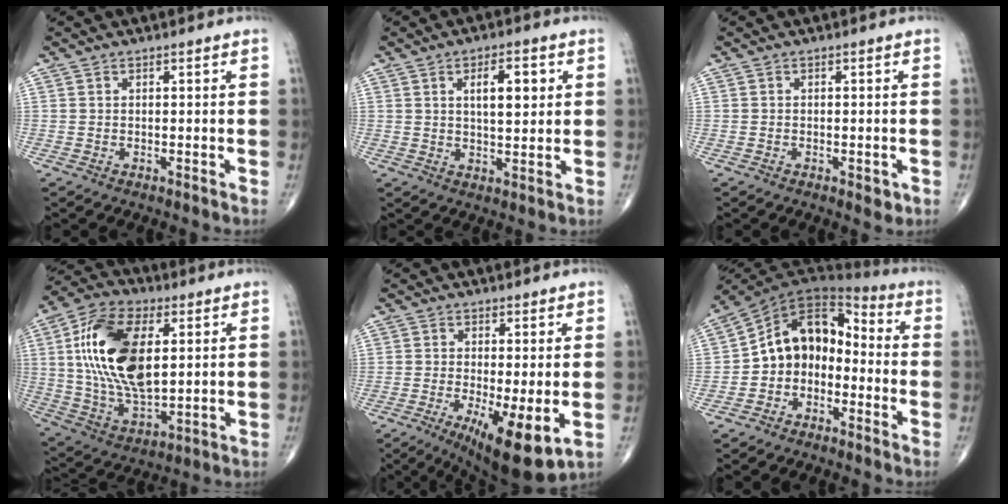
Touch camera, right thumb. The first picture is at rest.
{"total": 7.2, "force": [2.2, 3.0, 6.2], "torque": [-0.085, -0.010, 0.035]}
{"total": 2.1, "force": [-0.8, 1.1, 1.6], "torque": [-0.015, 0.000, -0.009]}
{"total": 20.2, "force": [4.0, 10.5, 16.8], "torque": [-0.315, -0.009, 0.073]}
{"total": 11.8, "force": [-3.2, 3.5, 10.9], "torque": [-0.174, -0.025, -0.042]}
{"total": 12.0, "force": [-2.4, 8.9, 7.6], "torque": [-0.096, 0.072, -0.059]}